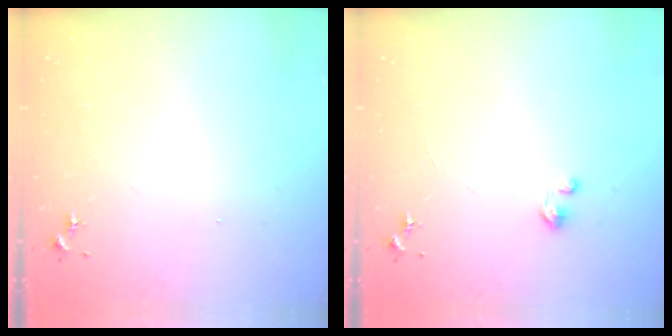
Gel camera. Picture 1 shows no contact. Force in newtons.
{"total": 1.9, "press": 1.9, "slide": 0.1}